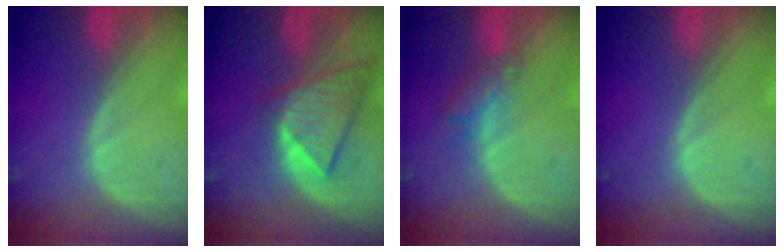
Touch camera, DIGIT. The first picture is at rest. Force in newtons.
{"total": 8.8, "press": 7.6, "slide": 4.3}
{"total": 4.4, "press": 4.0, "slide": 1.8}
{"total": 0.0}